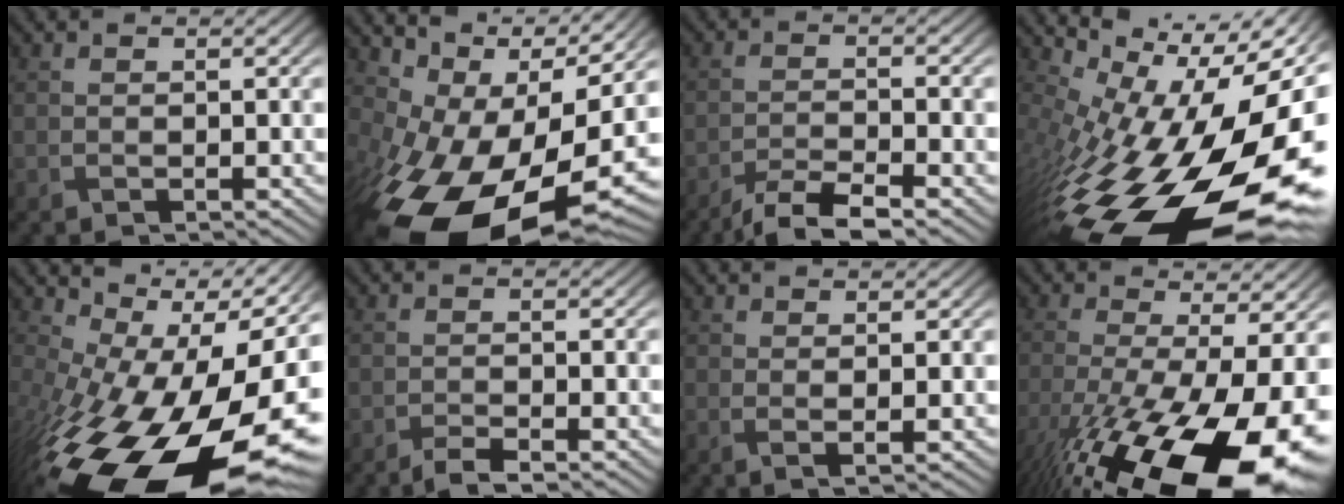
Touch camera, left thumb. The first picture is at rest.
{"total": 15.4, "force": [-3.6, 8.1, 12.5], "torque": [-0.219, -0.021, -0.047]}
{"total": 5.0, "force": [-3.9, 0.8, 2.9], "torque": [-0.055, -0.003, -0.078]}
{"total": 19.3, "force": [-6.0, 8.5, 16.2], "torque": [-0.274, -0.036, -0.095]}
{"total": 19.1, "force": [-5.8, 10.1, 15.1], "torque": [-0.265, -0.059, -0.082]}
{"total": 2.1, "force": [-1.7, 0.2, 1.2], "torque": [-0.020, 0.002, -0.039]}
{"total": 1.4, "force": [0.6, 0.2, 1.2], "torque": [-0.025, -0.003, 0.012]}
{"total": 19.5, "force": [-9.1, 7.0, 15.8], "torque": [-0.296, -0.063, -0.131]}